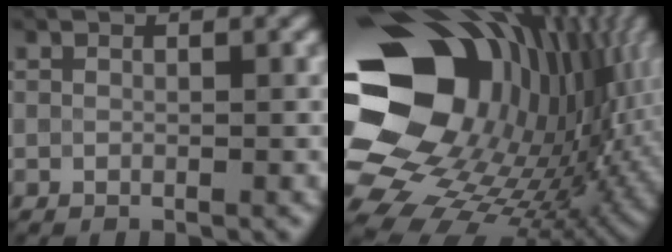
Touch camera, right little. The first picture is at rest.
{"total": 21.0, "force": [2.5, 15.4, 14.1], "torque": [-0.276, -0.044, 0.030]}